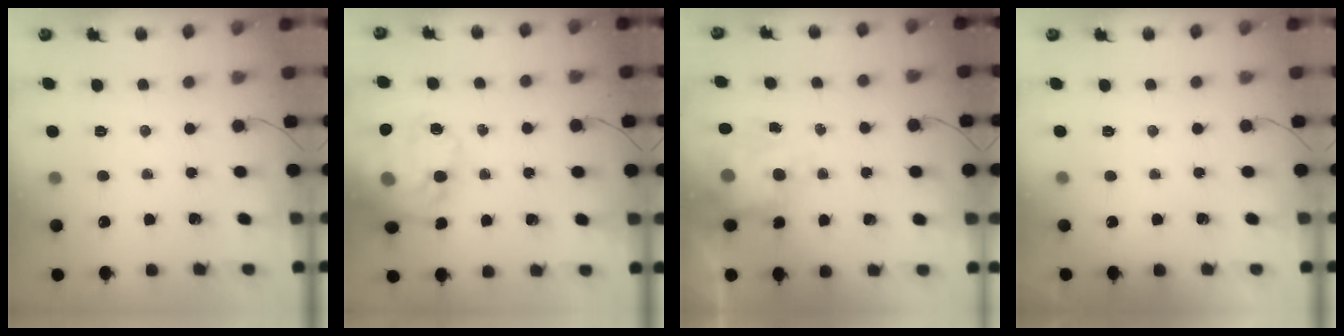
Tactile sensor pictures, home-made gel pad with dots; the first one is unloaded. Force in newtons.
{"total": 18.9, "press": 18.6, "slide": 2.8}
{"total": 8.1, "press": 8.0, "slide": 1.7}
{"total": 1.8, "press": 1.7, "slide": 0.3}